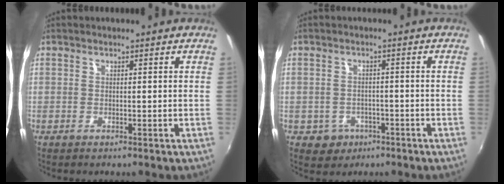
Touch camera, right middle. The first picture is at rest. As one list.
[{"total": 4.9, "force": [-2.1, 4.3, 1.0], "torque": [-0.035, 0.003, -0.023]}]